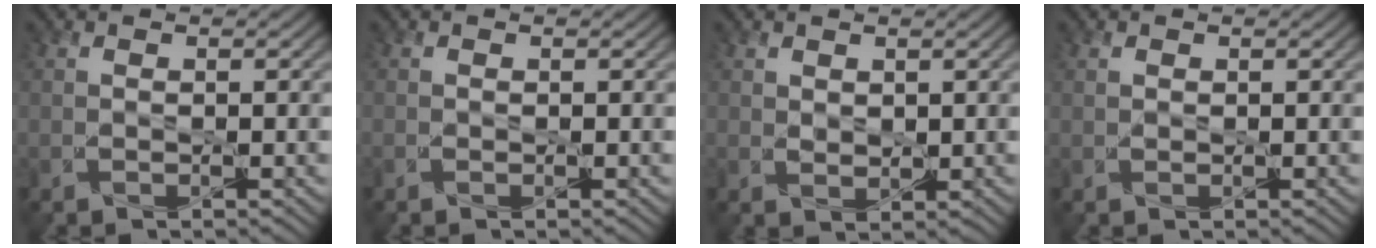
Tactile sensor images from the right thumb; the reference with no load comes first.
{"total": 0.0}
{"total": 1.5, "force": [1.0, 0.9, 0.4], "torque": [-0.014, -0.002, 0.022]}
{"total": 0.5, "force": [0.2, 0.4, 0.2], "torque": [-0.006, 0.000, 0.004]}